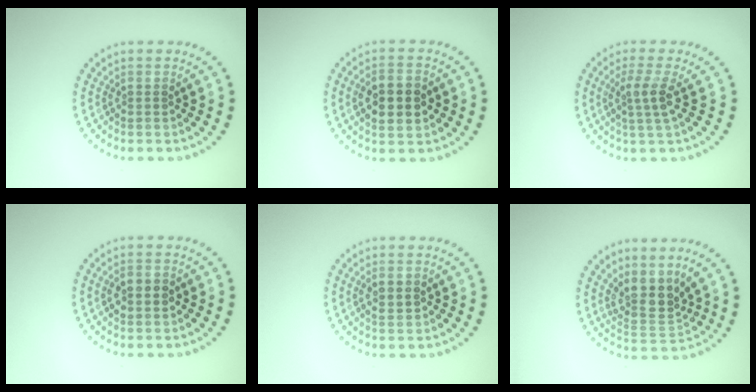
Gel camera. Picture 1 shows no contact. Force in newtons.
{"total": 4.0, "press": 4.0, "slide": 0.1}
{"total": 2.4, "press": 1.9, "slide": 1.5}
{"total": 2.4, "press": 2.4, "slide": 0.1}
{"total": 1.5, "press": 1.4, "slide": 0.3}
{"total": 3.6, "press": 2.8, "slide": 2.3}